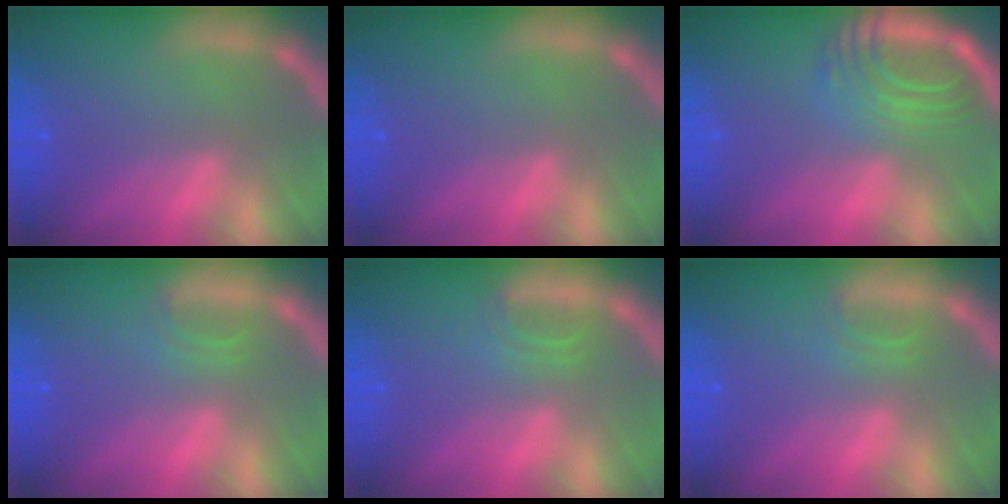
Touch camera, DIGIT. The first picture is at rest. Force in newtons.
{"total": 0.0}
{"total": 8.5}
{"total": 1.4}
{"total": 1.9}
{"total": 1.4}